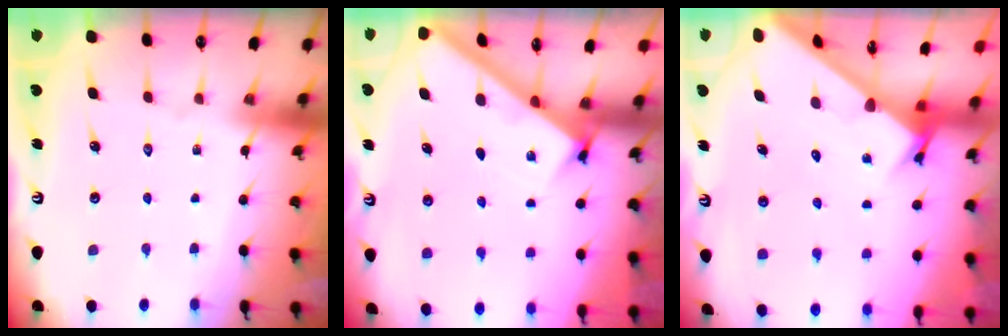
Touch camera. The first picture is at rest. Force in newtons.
{"total": 2.7, "press": 2.6, "slide": 0.3}
{"total": 2.6, "press": 2.5, "slide": 0.3}